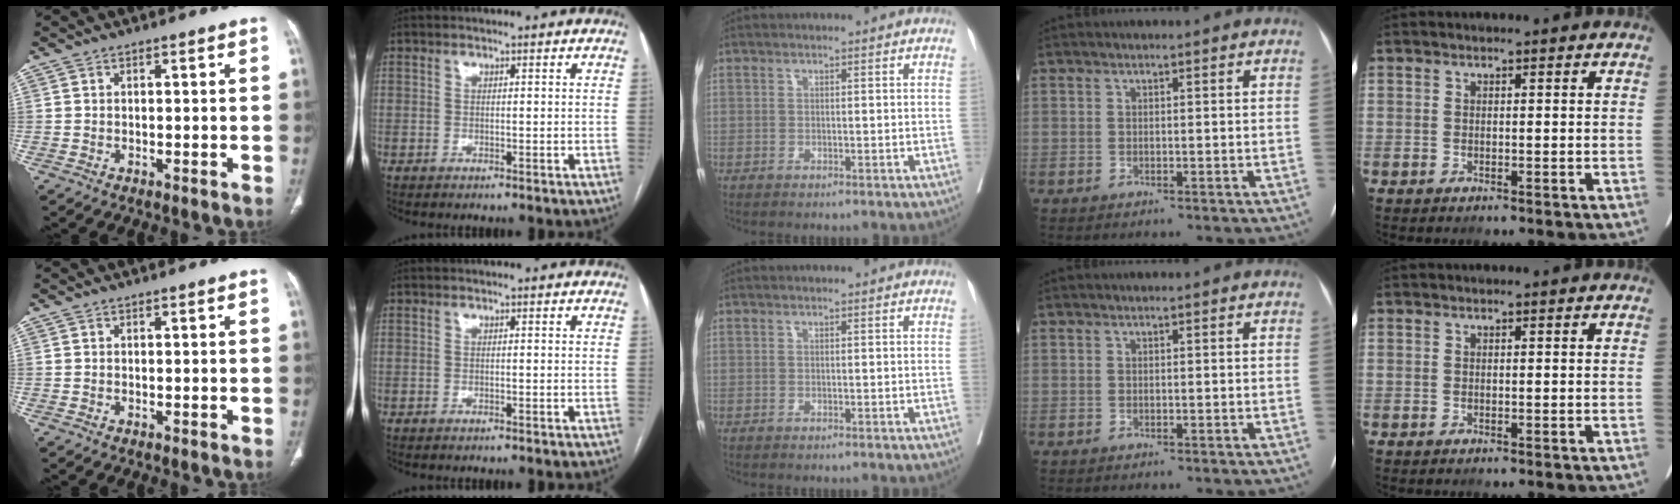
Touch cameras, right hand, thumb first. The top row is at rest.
{}